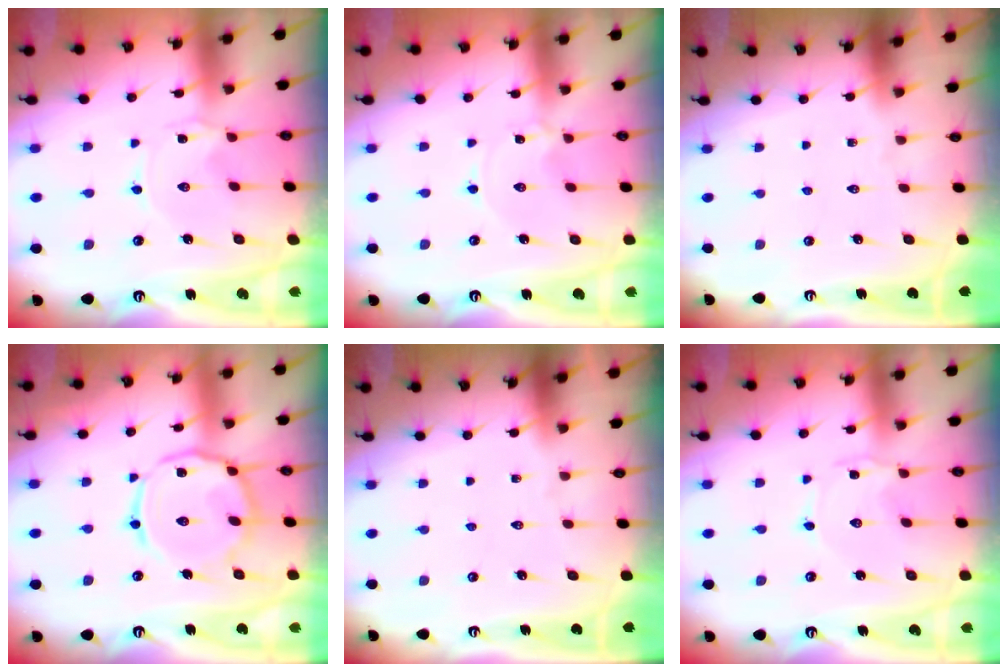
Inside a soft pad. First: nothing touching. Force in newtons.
{"total": 0.0}
{"total": 0.0}
{"total": 13.2, "press": 13.1, "slide": 1.0}
{"total": 0.0}
{"total": 1.3, "press": 1.3, "slide": 0.2}